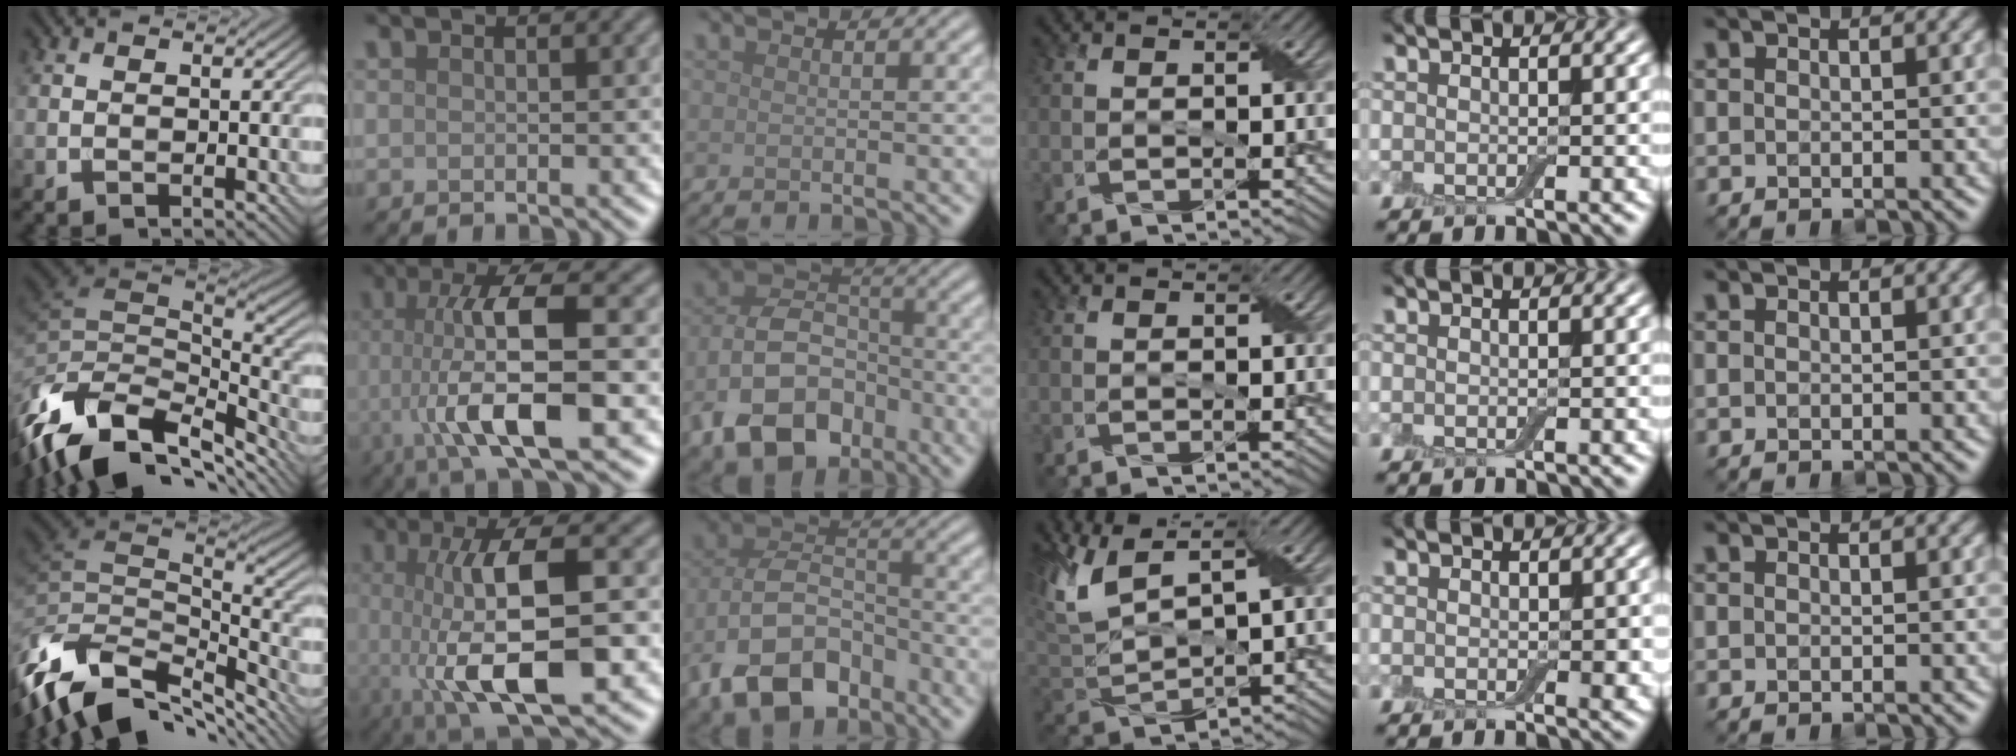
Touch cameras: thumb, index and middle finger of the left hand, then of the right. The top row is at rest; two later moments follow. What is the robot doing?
{"motion": "wrap", "object": "adhesive wrap"}